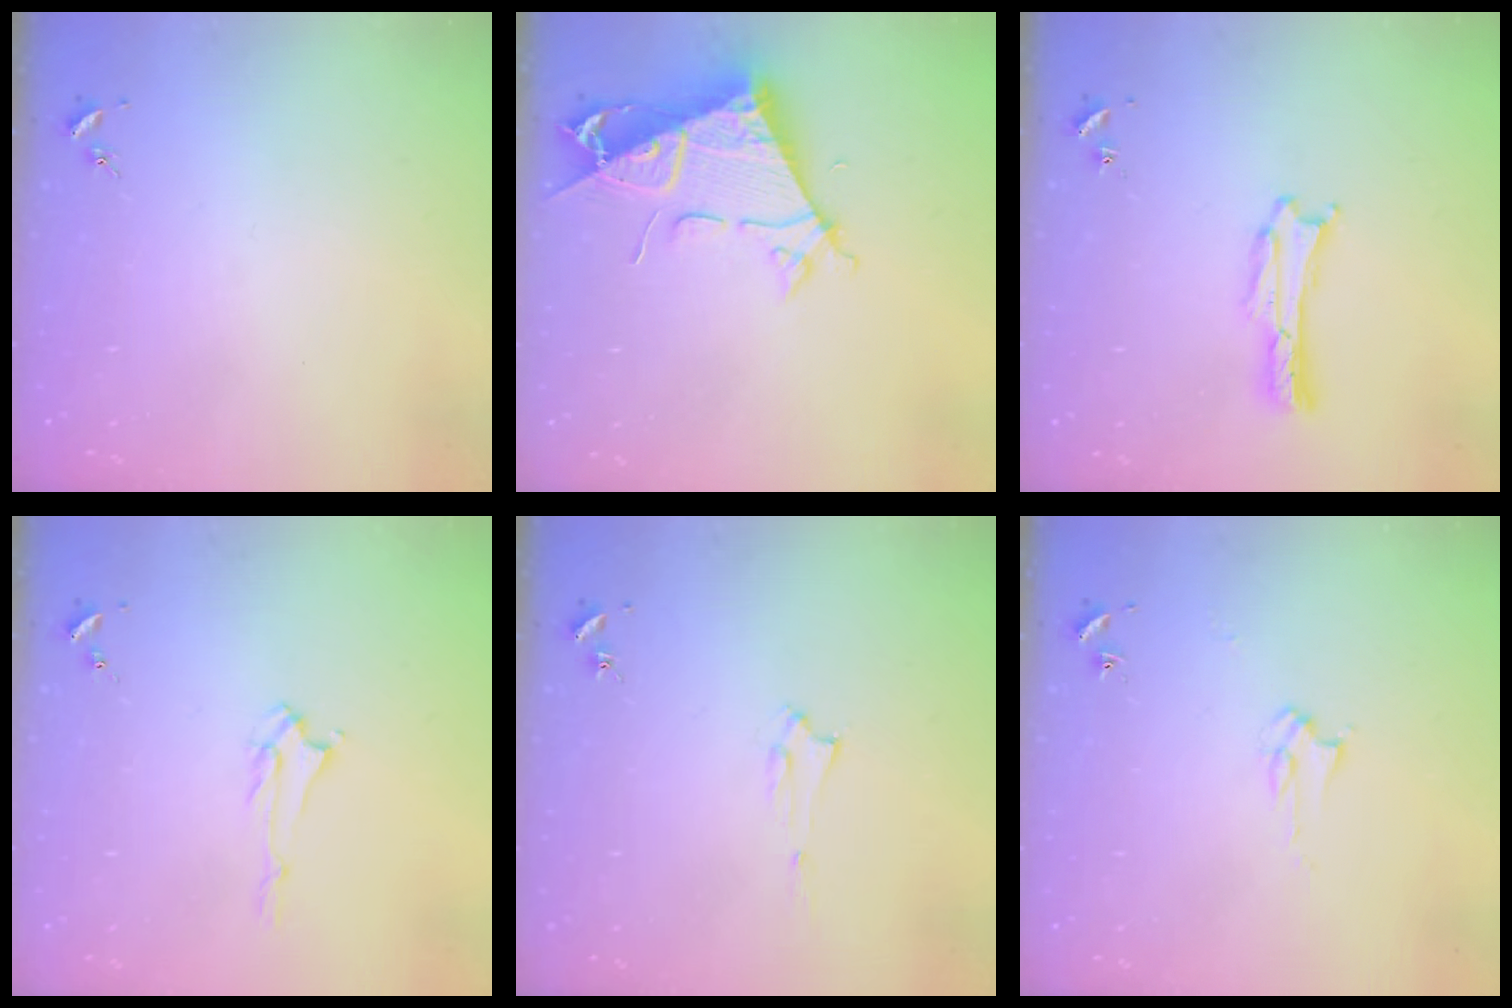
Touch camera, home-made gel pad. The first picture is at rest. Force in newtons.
{"total": 7.6, "press": 7.5, "slide": 0.9}
{"total": 1.1, "press": 1.1, "slide": 0.0}
{"total": 1.4, "press": 1.4, "slide": 0.3}
{"total": 1.5, "press": 1.5, "slide": 0.2}
{"total": 2.8, "press": 2.8, "slide": 0.4}